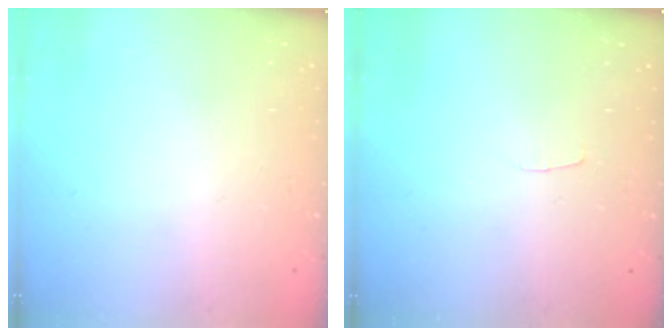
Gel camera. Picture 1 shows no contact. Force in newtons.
{"total": 2.0, "press": 2.0, "slide": 0.2}